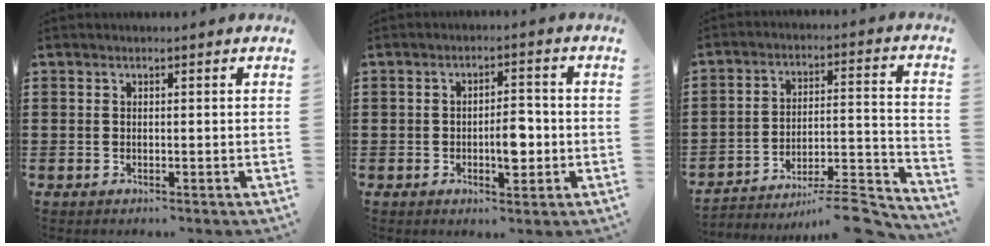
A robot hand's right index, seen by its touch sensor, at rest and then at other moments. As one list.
[{"total": 4.7, "force": [-1.1, 2.1, 4.0], "torque": [-0.055, -0.001, -0.023]}, {"total": 7.6, "force": [-6.8, 1.0, 3.3], "torque": [-0.044, 0.007, -0.134]}]